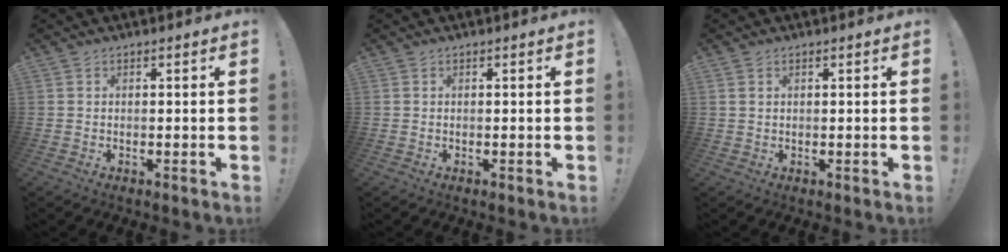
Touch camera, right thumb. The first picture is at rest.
{"total": 0.0}
{"total": 0.9, "force": [0.5, 0.6, 0.4], "torque": [-0.015, 0.004, 0.011]}